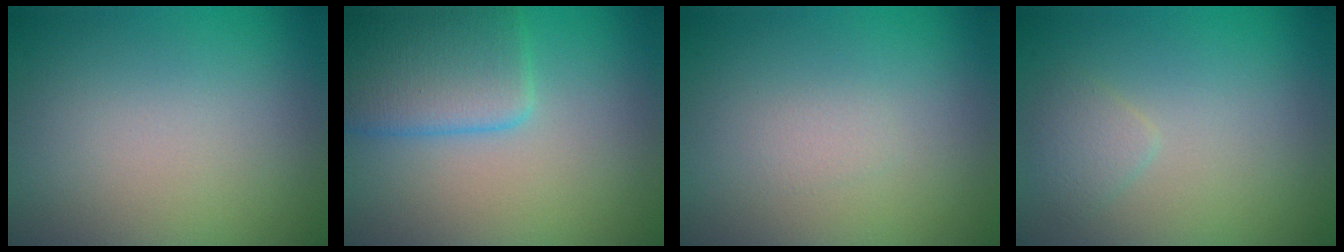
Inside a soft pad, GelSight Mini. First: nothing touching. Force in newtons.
{"total": 4.8, "press": 4.8, "slide": 0.2}
{"total": 0.6, "press": 0.6, "slide": 0.1}
{"total": 1.3, "press": 1.3, "slide": 0.1}